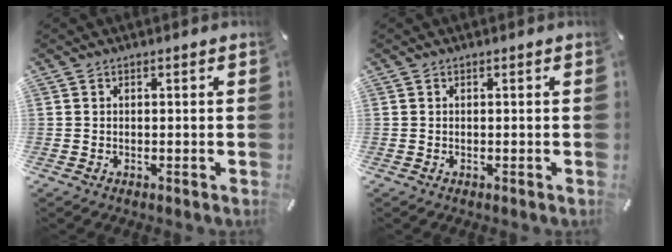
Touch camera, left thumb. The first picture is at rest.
{"total": 0.0}